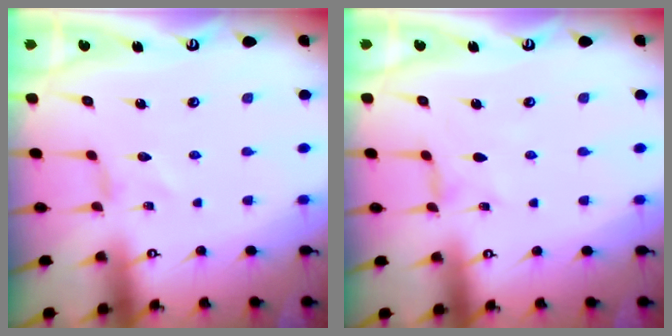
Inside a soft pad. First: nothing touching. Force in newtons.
{"total": 1.1, "press": 1.1, "slide": 0.2}